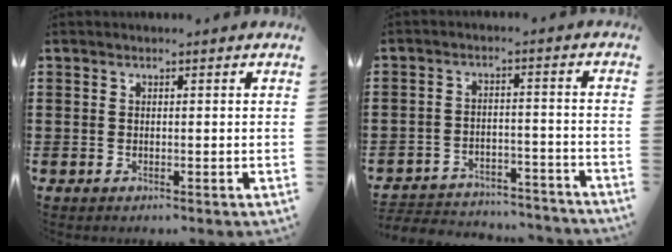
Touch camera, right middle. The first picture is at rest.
{"total": 4.3, "force": [-4.2, 0.7, 0.3], "torque": [-0.016, 0.001, -0.090]}